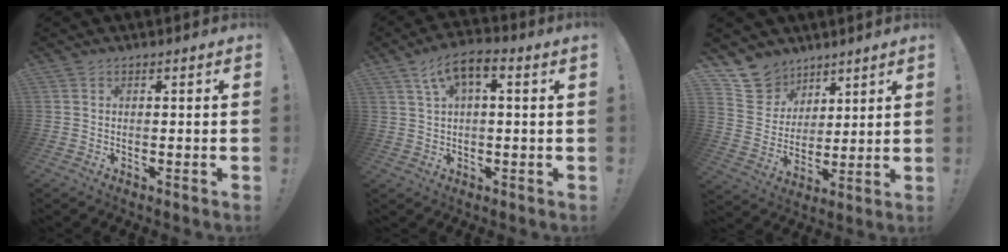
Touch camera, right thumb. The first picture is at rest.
{"total": 7.1, "force": [2.6, 2.4, 6.1], "torque": [-0.110, -0.005, 0.048]}
{"total": 11.2, "force": [8.1, 7.6, 1.3], "torque": [-0.028, -0.068, 0.162]}